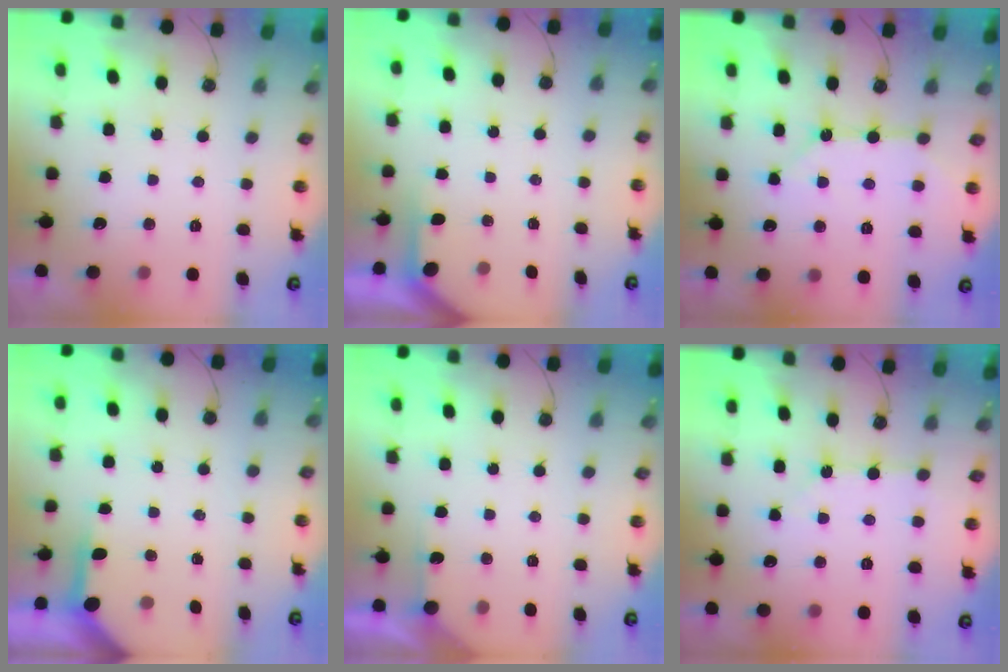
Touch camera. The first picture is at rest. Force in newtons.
{"total": 1.9, "press": 1.9, "slide": 0.2}
{"total": 9.3, "press": 9.3, "slide": 0.7}
{"total": 3.8, "press": 3.8, "slide": 0.5}
{"total": 3.1, "press": 3.1, "slide": 0.4}
{"total": 2.6, "press": 2.5, "slide": 0.4}